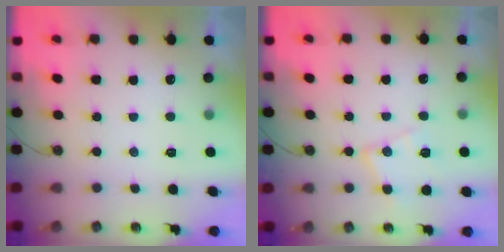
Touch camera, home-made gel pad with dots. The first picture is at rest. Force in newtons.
{"total": 11.8, "press": 11.8, "slide": 0.8}